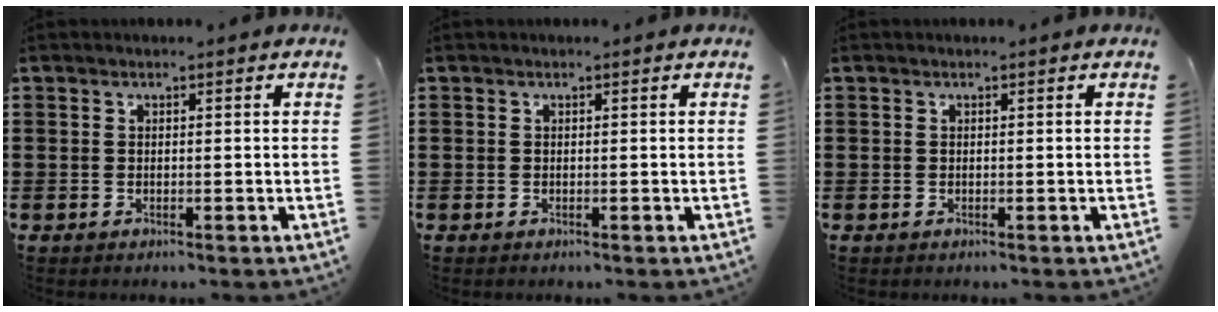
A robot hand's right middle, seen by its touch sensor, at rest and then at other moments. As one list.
[{"total": 0.0}, {"total": 0.0}]